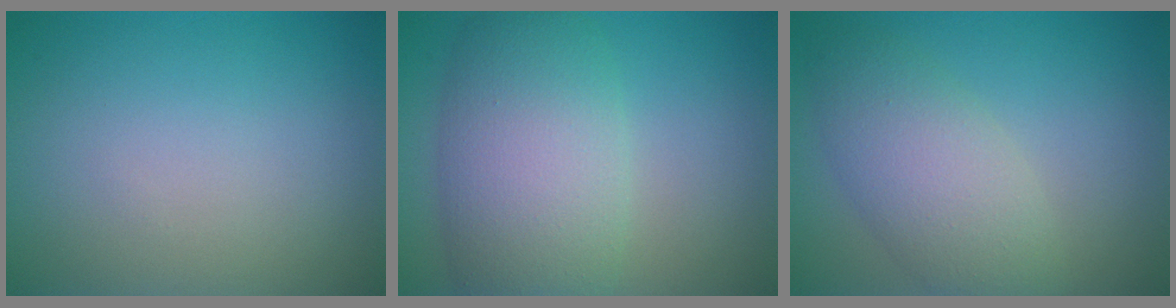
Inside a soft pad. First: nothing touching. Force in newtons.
{"total": 8.3, "press": 8.3, "slide": 0.2}
{"total": 5.2, "press": 5.2, "slide": 0.3}